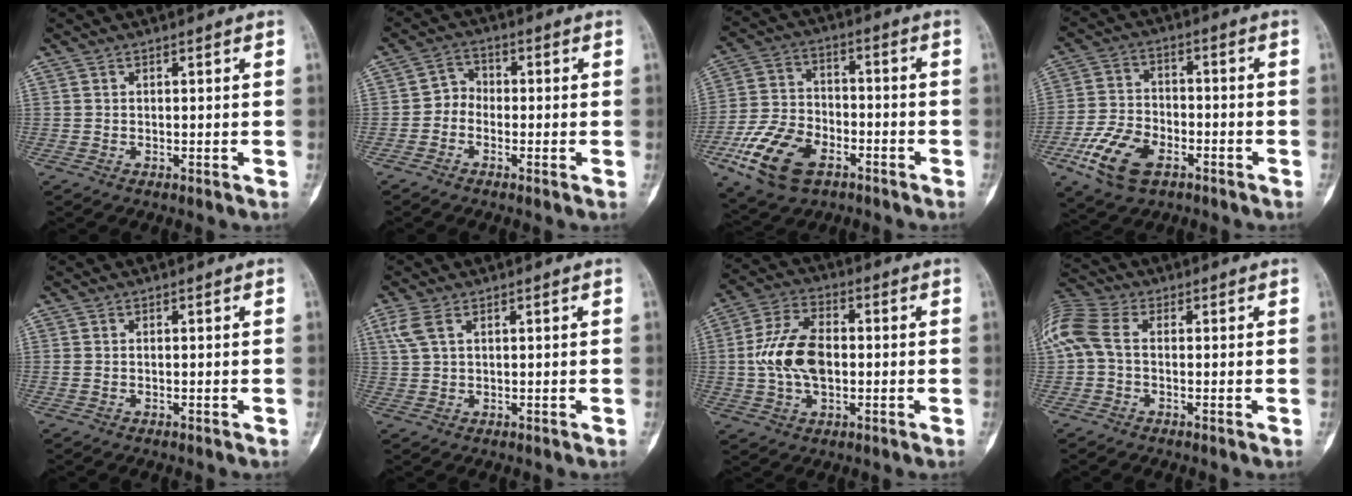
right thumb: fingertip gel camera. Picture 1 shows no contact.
{"total": 3.4, "force": [-1.4, 2.8, 1.3], "torque": [0.003, 0.014, -0.041]}
{"total": 15.1, "force": [-7.4, 9.0, 9.7], "torque": [-0.179, 0.027, -0.133]}
{"total": 12.0, "force": [-5.9, 6.9, 7.9], "torque": [-0.148, 0.017, -0.110]}
{"total": 0.6, "force": [0.0, 0.4, 0.5], "torque": [-0.018, 0.008, 0.006]}
{"total": 3.4, "force": [1.6, 1.6, 2.5], "torque": [-0.070, 0.010, 0.042]}
{"total": 12.2, "force": [-0.1, 7.3, 9.8], "torque": [-0.184, 0.016, -0.005]}
{"total": 9.4, "force": [0.4, 6.0, 7.3], "torque": [-0.182, 0.026, 0.002]}